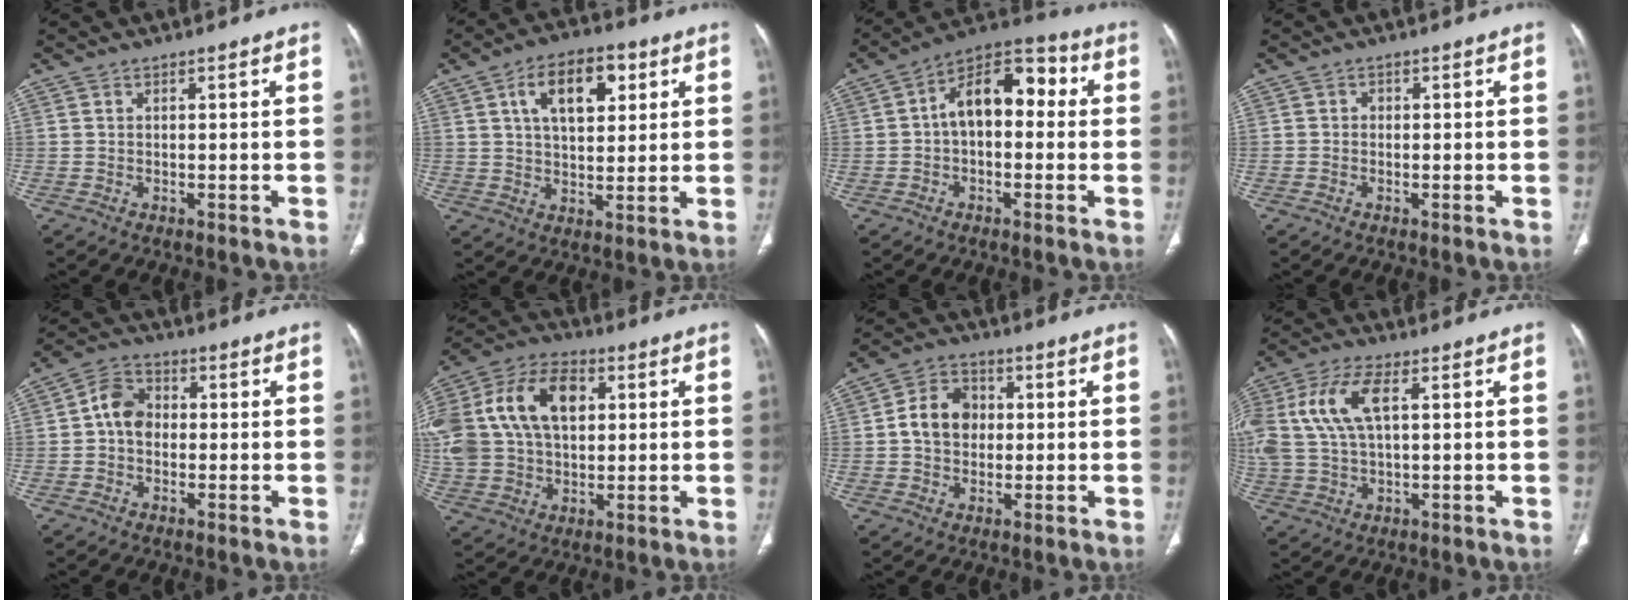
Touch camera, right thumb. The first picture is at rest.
{"total": 12.0, "force": [4.5, 6.5, 8.9], "torque": [-0.120, -0.003, 0.072]}
{"total": 12.6, "force": [0.9, 7.7, 10.0], "torque": [-0.126, 0.044, -0.003]}
{"total": 0.8, "force": [-0.1, 0.8, 0.3], "torque": [0.003, 0.004, -0.003]}
{"total": 6.6, "force": [0.0, 5.2, 4.1], "torque": [-0.057, 0.019, -0.011]}
{"total": 29.0, "force": [6.9, 19.9, 20.0], "torque": [-0.462, 0.062, 0.135]}
{"total": 8.7, "force": [0.4, 6.9, 5.2], "torque": [-0.068, 0.017, 0.000]}
{"total": 13.8, "force": [3.5, 7.0, 11.3], "torque": [-0.261, 0.017, 0.070]}